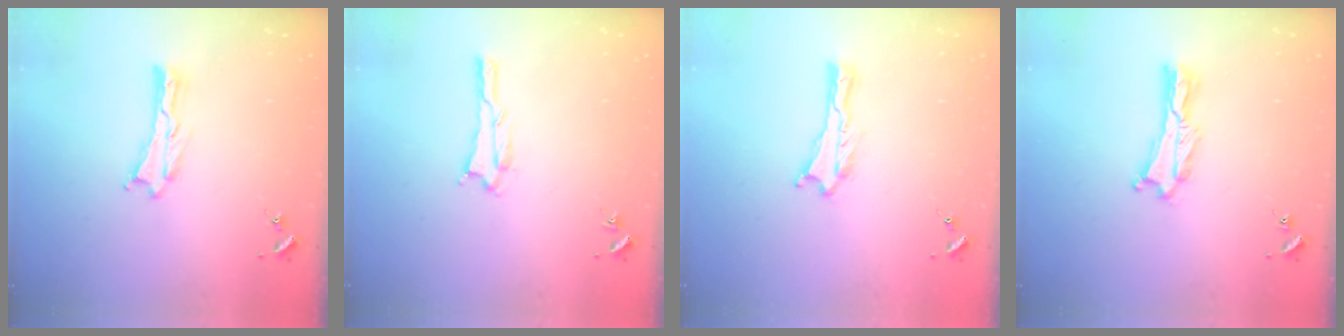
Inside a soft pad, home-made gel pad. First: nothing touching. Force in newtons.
{"total": 1.1, "press": 1.1, "slide": 0.1}
{"total": 0.0}
{"total": 0.7, "press": 0.6, "slide": 0.2}